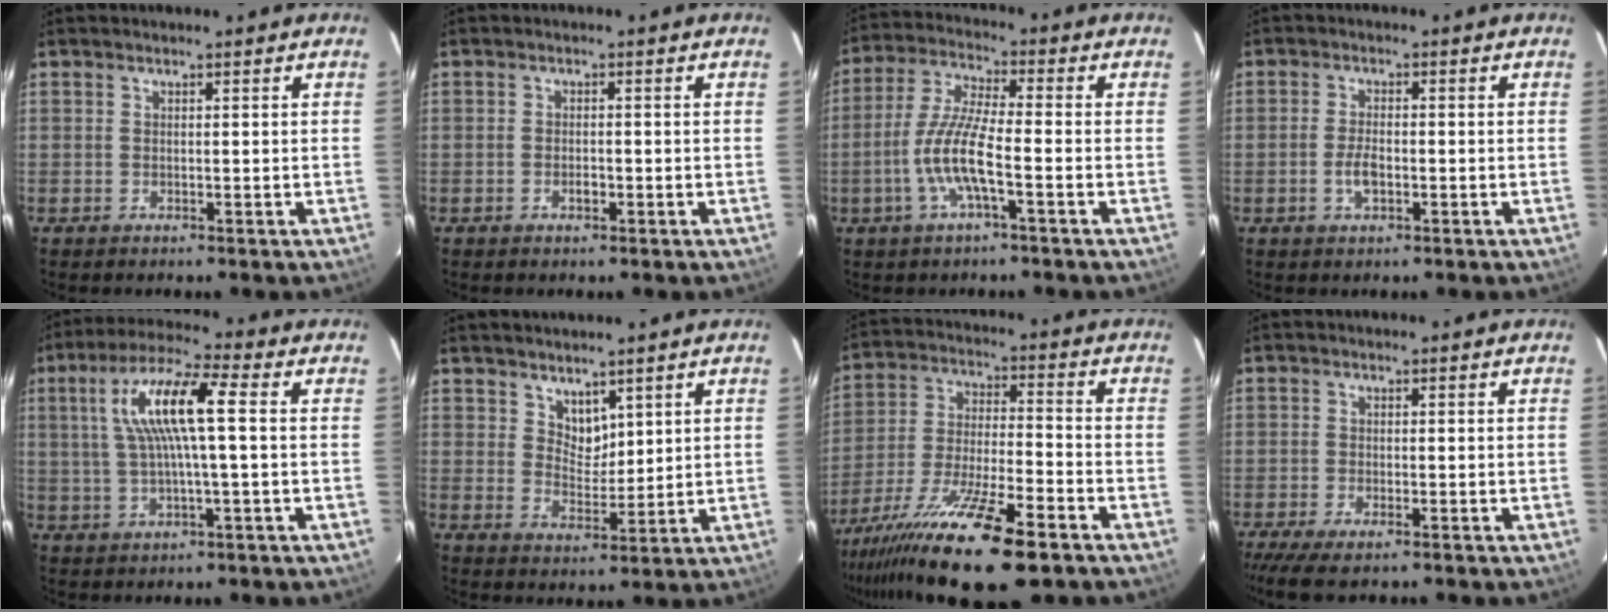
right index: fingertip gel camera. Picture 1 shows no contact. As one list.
[{"total": 1.7, "force": [-0.8, 0.9, 1.1], "torque": [-0.023, 0.002, -0.014]}, {"total": 9.8, "force": [-3.3, 1.2, 9.1], "torque": [-0.198, 0.000, -0.065]}, {"total": 3.6, "force": [-1.2, 1.6, 3.0], "torque": [-0.063, 0.000, -0.022]}, {"total": 11.7, "force": [1.7, 1.5, 11.4], "torque": [-0.215, 0.018, 0.032]}, {"total": 4.5, "force": [3.2, 2.7, 1.5], "torque": [-0.014, 0.002, 0.061]}, {"total": 20.6, "force": [-14.7, 3.7, 13.9], "torque": [-0.280, -0.050, -0.259]}, {"total": 6.8, "force": [-5.2, 1.5, 4.2], "torque": [-0.100, -0.030, -0.092]}]